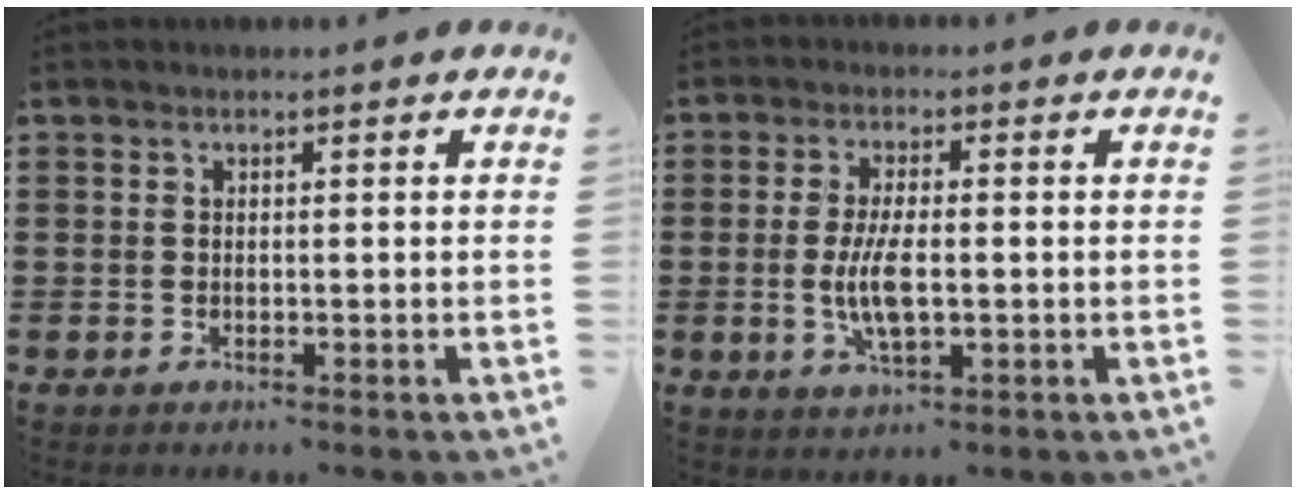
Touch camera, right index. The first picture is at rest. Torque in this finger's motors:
{"motor_torque": [1.54, 0.60, 0.22, 0.13]}